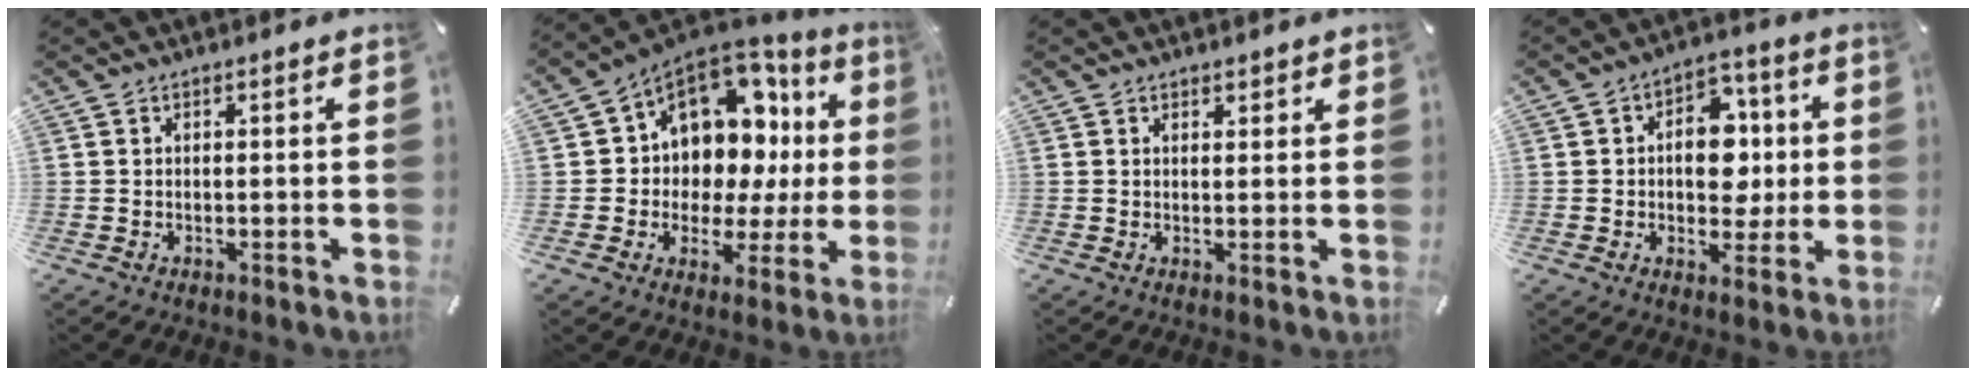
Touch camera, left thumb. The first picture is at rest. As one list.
[{"total": 13.7, "force": [6.0, 10.1, 7.0], "torque": [-0.104, -0.057, 0.109]}, {"total": 1.4, "force": [1.1, 0.8, 0.3], "torque": [0.003, -0.002, 0.019]}, {"total": 10.6, "force": [0.5, 7.8, 7.1], "torque": [-0.093, 0.009, 0.007]}]